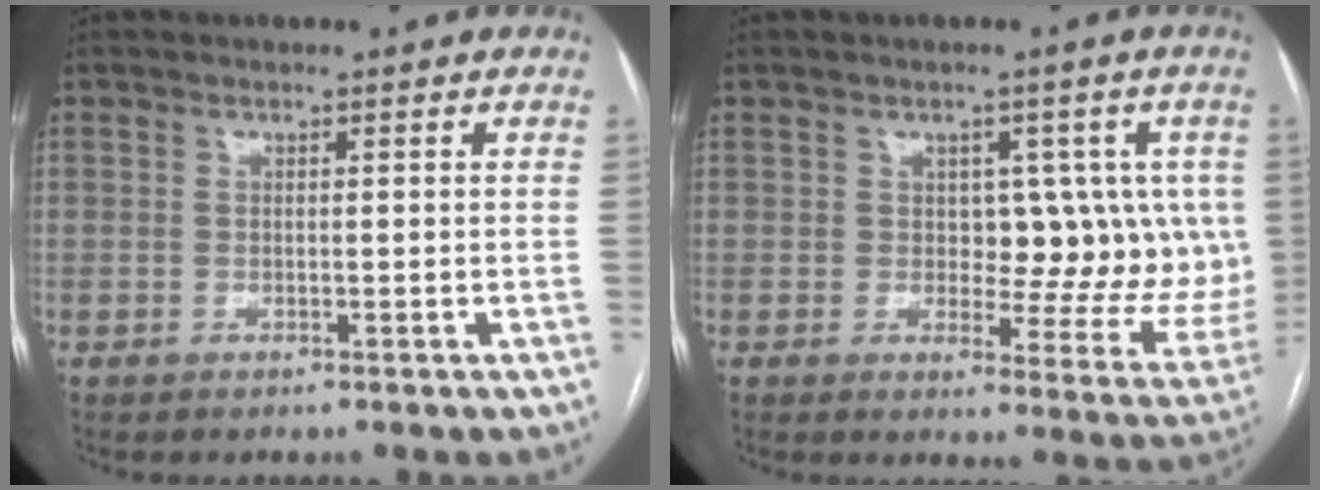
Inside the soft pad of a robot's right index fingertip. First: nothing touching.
{"total": 10.2, "force": [1.3, 5.9, 8.2], "torque": [-0.074, 0.010, 0.025]}